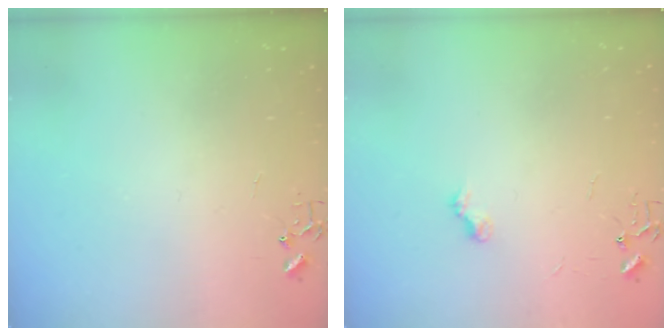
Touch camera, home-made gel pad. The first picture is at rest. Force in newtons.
{"total": 5.4, "press": 5.4, "slide": 0.6}